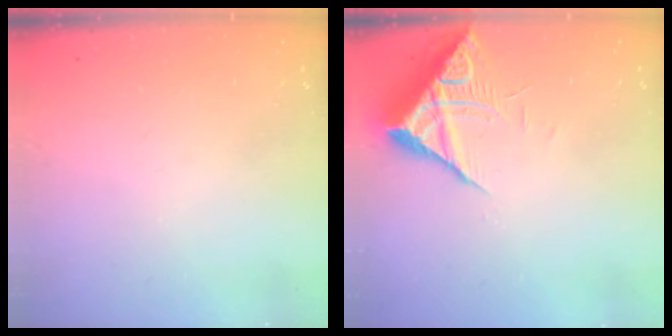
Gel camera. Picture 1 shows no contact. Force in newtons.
{"total": 8.5, "press": 8.4, "slide": 0.8}